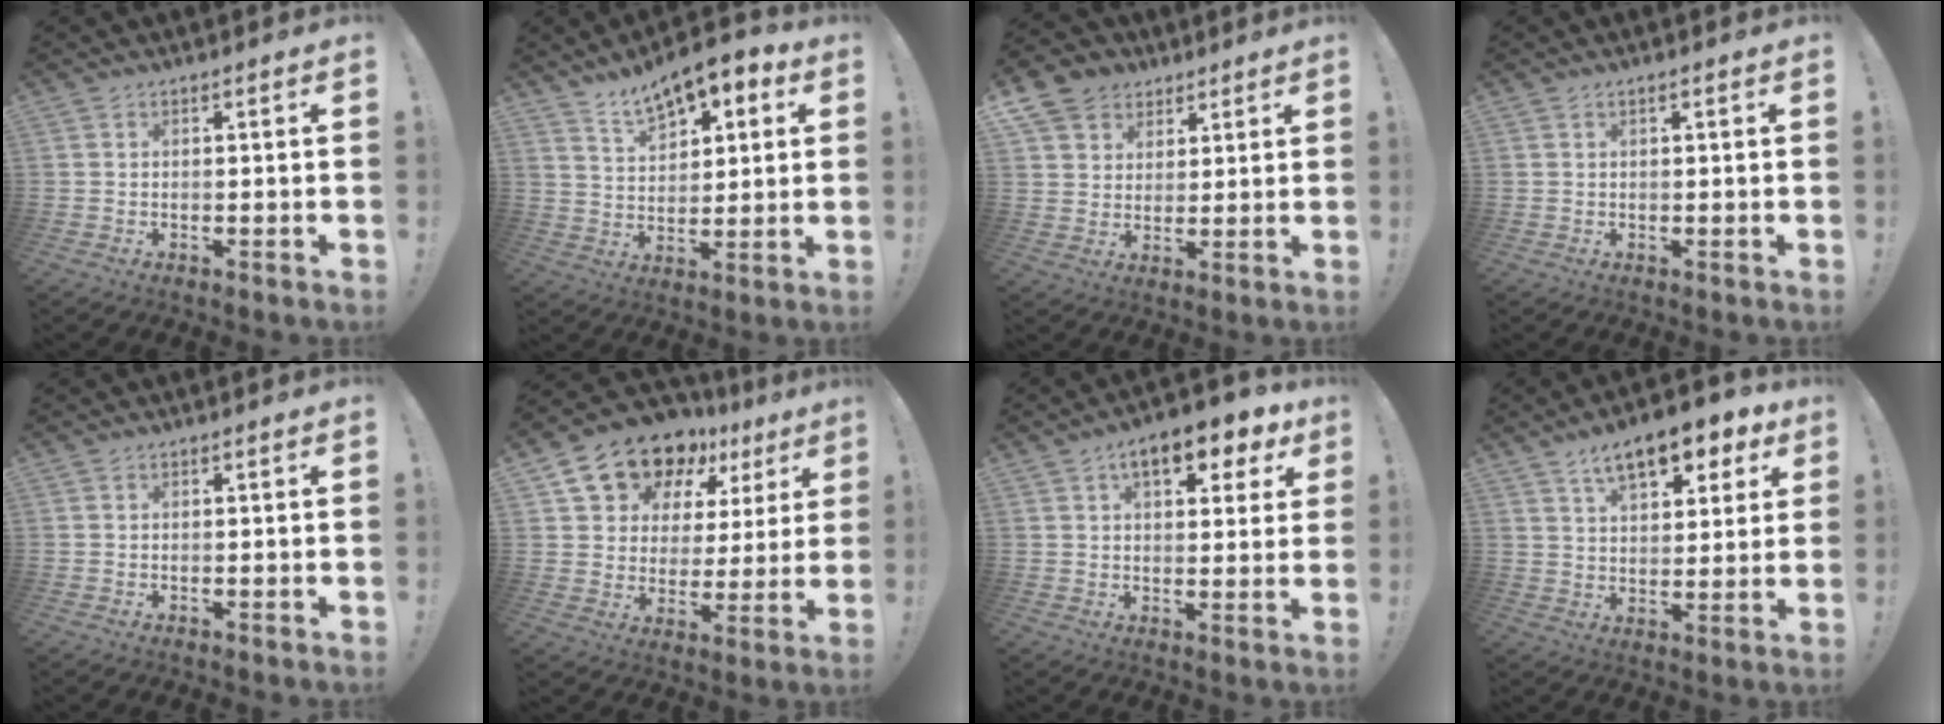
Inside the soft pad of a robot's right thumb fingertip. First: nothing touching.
{"total": 10.7, "force": [8.2, 5.0, 4.7], "torque": [-0.079, -0.053, 0.153]}
{"total": 9.6, "force": [5.1, 7.7, 2.5], "torque": [-0.043, -0.028, 0.103]}
{"total": 0.9, "force": [0.4, 0.1, 0.9], "torque": [-0.024, 0.004, 0.007]}
{"total": 0.0}
{"total": 15.9, "force": [11.3, 9.0, 6.5], "torque": [-0.105, -0.079, 0.207]}
{"total": 11.0, "force": [5.5, 5.2, 7.9], "torque": [-0.106, -0.019, 0.089]}
{"total": 13.0, "force": [7.9, 5.9, 8.5], "torque": [-0.124, -0.041, 0.135]}